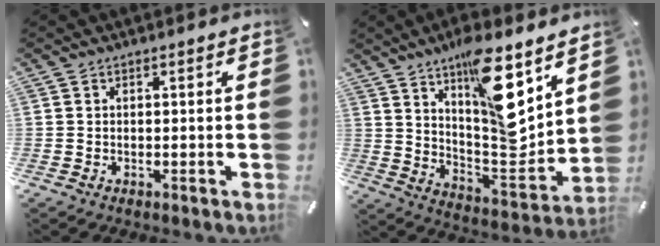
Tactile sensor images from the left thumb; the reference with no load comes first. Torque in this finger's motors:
{"motor_torque": [2.55, 2.47, 1.89, -0.88, 0.21]}